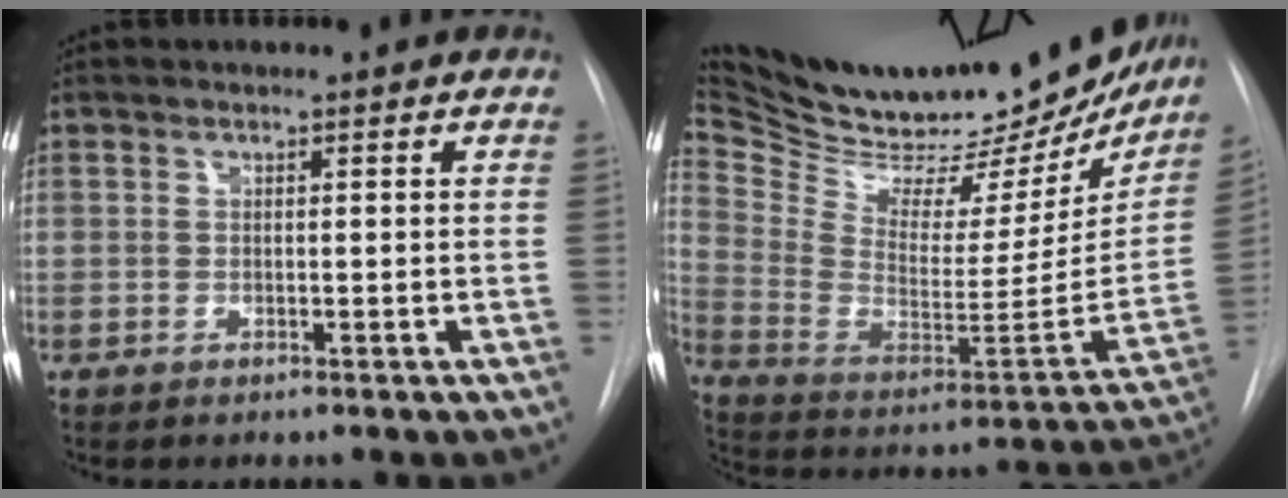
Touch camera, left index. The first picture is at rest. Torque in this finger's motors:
{"motor_torque": [-0.32, -0.91, -0.77, -0.03]}